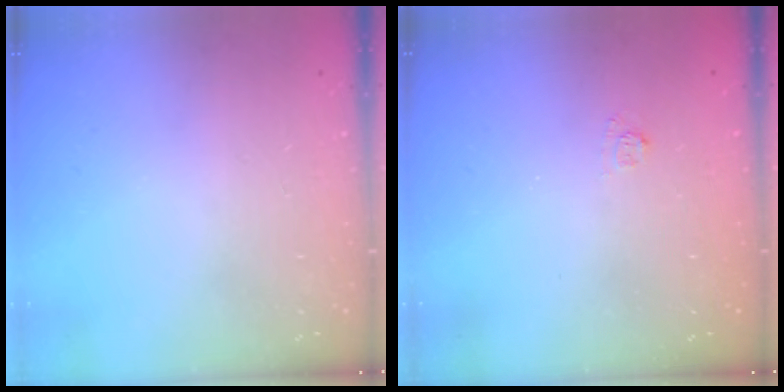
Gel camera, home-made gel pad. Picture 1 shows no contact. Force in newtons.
{"total": 2.2, "press": 2.1, "slide": 0.9}